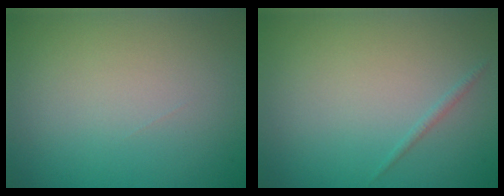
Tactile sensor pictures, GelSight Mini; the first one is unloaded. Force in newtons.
{"total": 0.6, "press": 0.6, "slide": 0.0}